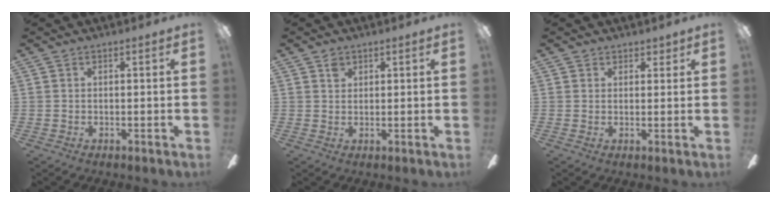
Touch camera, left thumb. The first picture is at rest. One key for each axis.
{"total": 1.8, "fx": 1.2, "fy": 1.2, "fz": 0.6, "tx": -0.007, "ty": -0.003, "tz": 0.021}
{"total": 2.3, "fx": 1.6, "fy": 1.6, "fz": 0.0, "tx": 0.005, "ty": -0.002, "tz": 0.031}